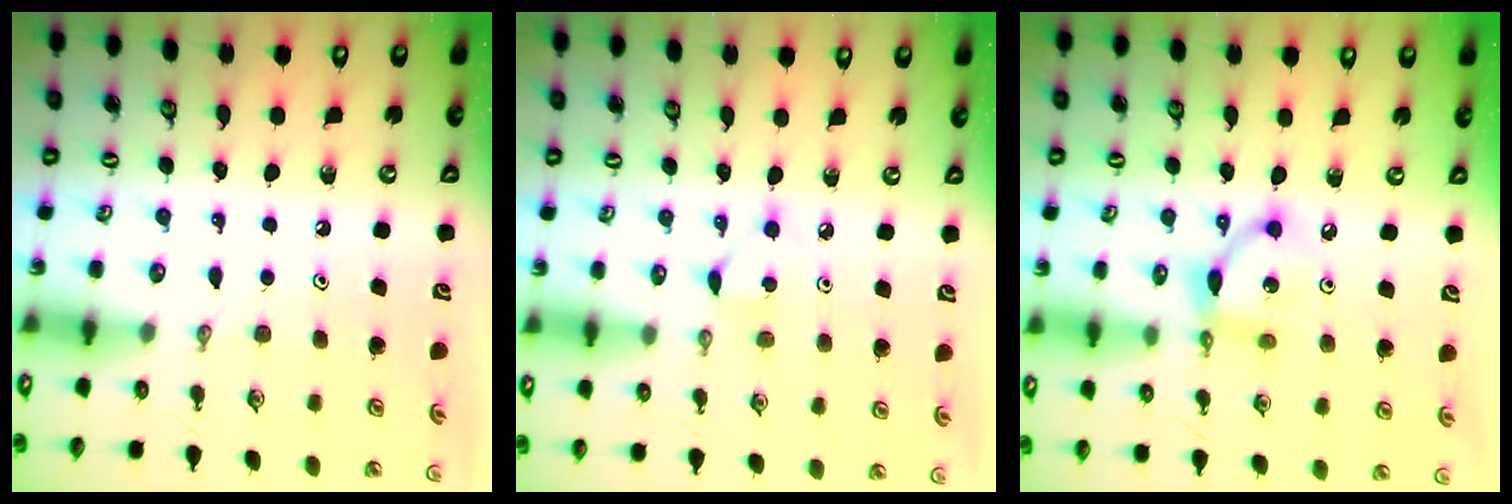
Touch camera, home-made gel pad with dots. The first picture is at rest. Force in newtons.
{"total": 3.7, "press": 3.7, "slide": 0.3}
{"total": 8.8, "press": 8.8, "slide": 0.8}